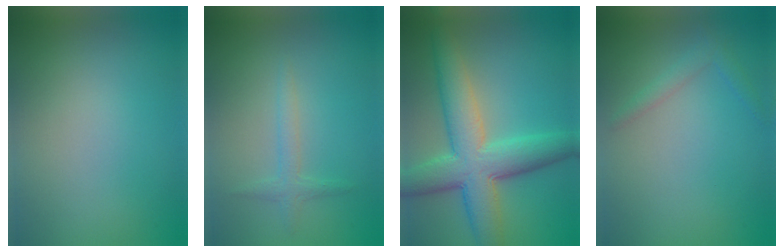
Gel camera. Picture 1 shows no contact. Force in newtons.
{"total": 1.5, "press": 1.5, "slide": 0.1}
{"total": 8.5, "press": 8.5, "slide": 0.2}
{"total": 1.4, "press": 1.4, "slide": 0.1}